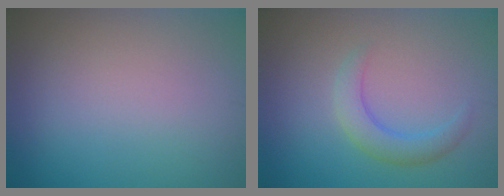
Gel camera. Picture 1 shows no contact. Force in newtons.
{"total": 2.7, "press": 2.7, "slide": 0.2}